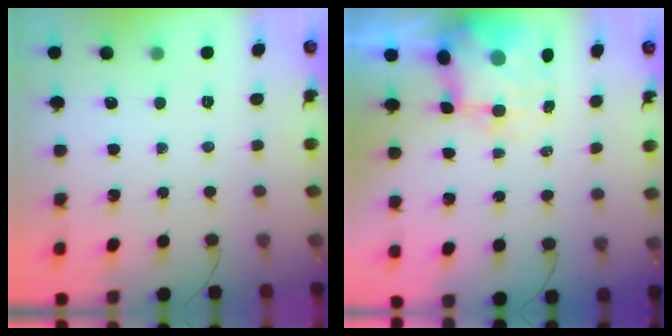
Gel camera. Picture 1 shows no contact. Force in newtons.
{"total": 7.8, "press": 7.4, "slide": 2.2}